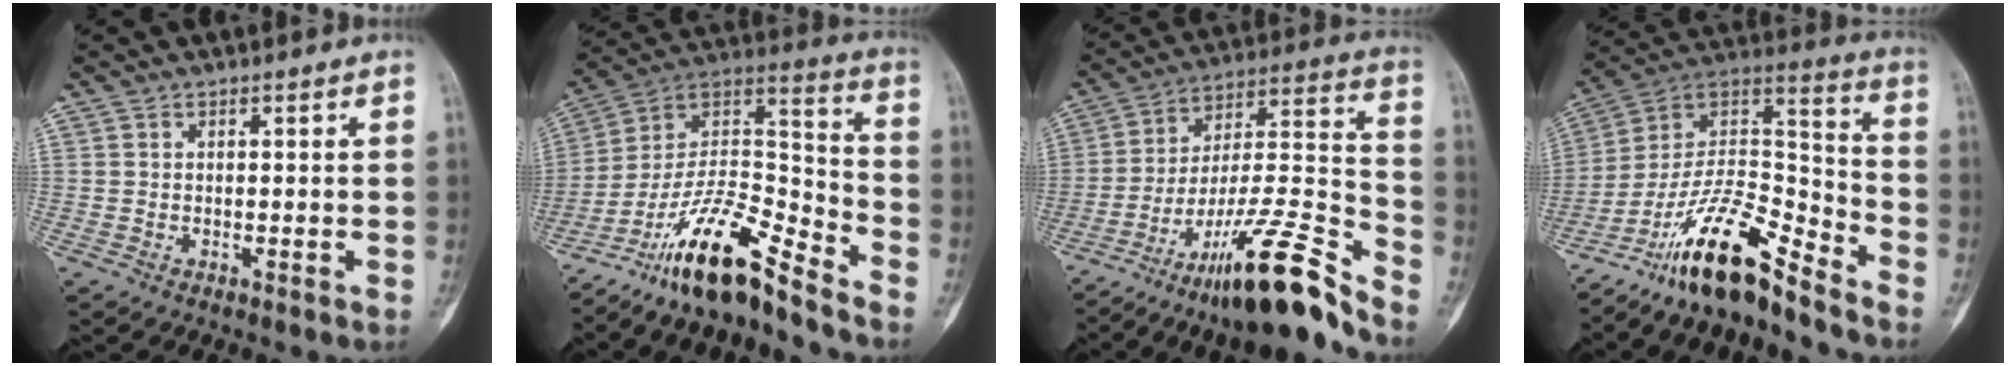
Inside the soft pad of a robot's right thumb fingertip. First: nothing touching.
{"total": 16.9, "force": [-13.5, 3.4, 9.7], "torque": [-0.164, 0.108, -0.245]}
{"total": 21.7, "force": [-15.9, 2.8, 14.5], "torque": [-0.230, 0.100, -0.265]}
{"total": 17.2, "force": [-13.5, 4.1, 9.8], "torque": [-0.161, 0.113, -0.246]}